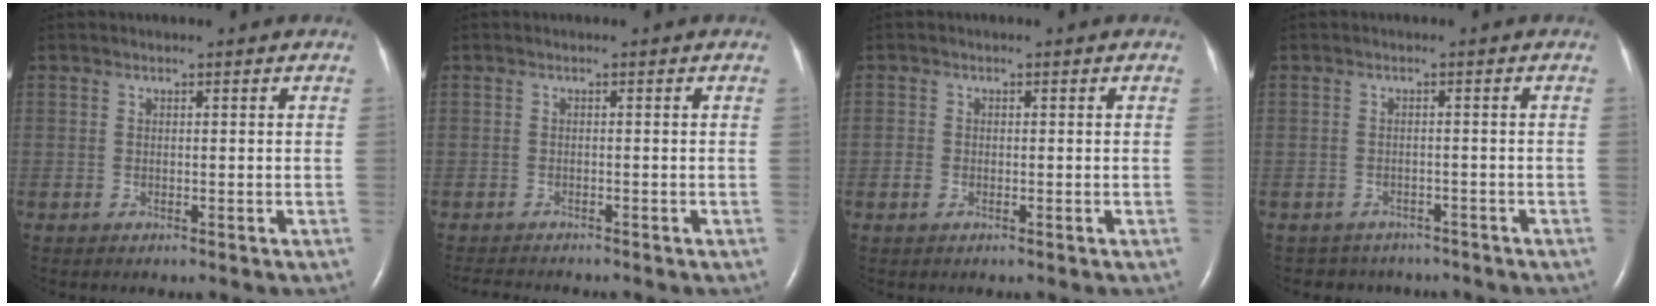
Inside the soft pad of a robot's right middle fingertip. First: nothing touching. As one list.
[{"total": 3.2, "force": [-3.1, 0.2, 0.9], "torque": [-0.014, -0.012, -0.049]}, {"total": 1.2, "force": [-0.4, 0.9, 0.8], "torque": [-0.021, 0.000, -0.006]}, {"total": 4.8, "force": [-4.1, 2.5, -0.1], "torque": [-0.003, 0.007, -0.050]}]